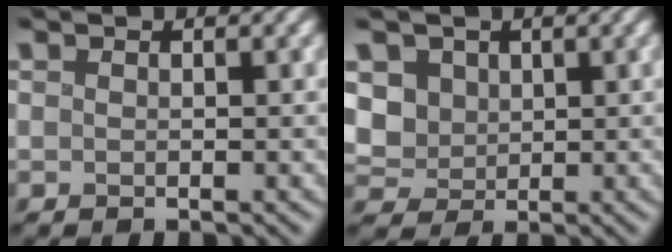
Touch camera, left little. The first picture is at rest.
{"total": 4.4, "force": [0.5, 3.8, 2.1], "torque": [-0.058, 0.005, 0.001]}